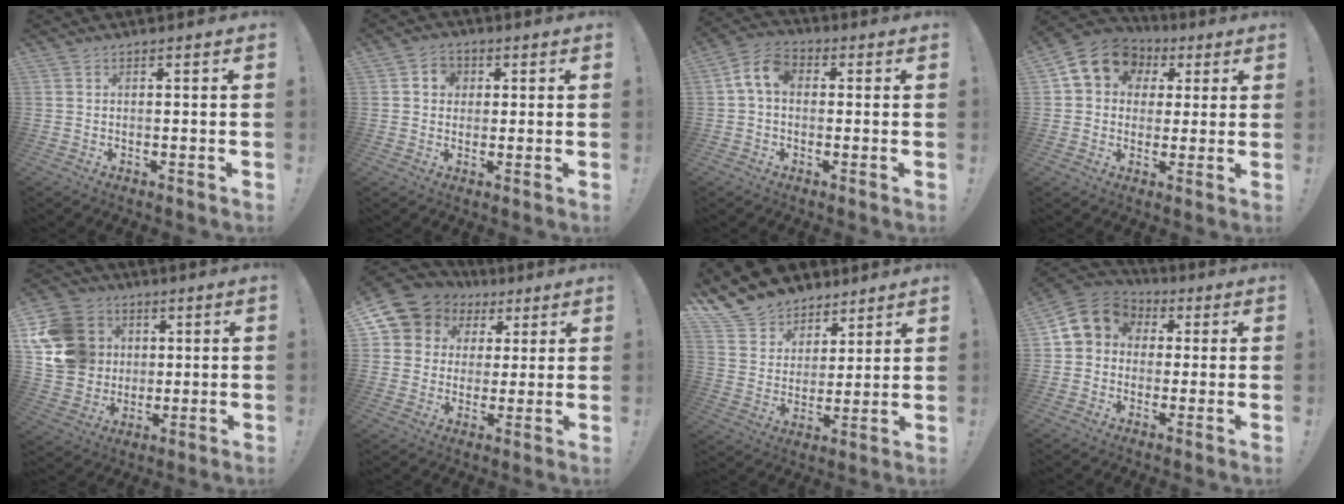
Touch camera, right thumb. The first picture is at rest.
{"total": 4.9, "force": [1.0, 4.5, 1.8], "torque": [-0.029, 0.005, 0.019]}
{"total": 8.6, "force": [1.2, 5.8, 6.2], "torque": [-0.122, 0.009, 0.027]}
{"total": 12.2, "force": [4.6, 9.9, 5.4], "torque": [-0.074, -0.016, 0.090]}
{"total": 18.2, "force": [4.2, 16.0, 7.7], "torque": [-0.135, -0.005, 0.104]}
{"total": 9.2, "force": [4.3, 7.9, 1.8], "torque": [-0.025, -0.035, 0.089]}
{"total": 13.1, "force": [10.0, 8.1, 2.3], "torque": [-0.057, -0.077, 0.193]}
{"total": 10.5, "force": [2.8, 9.0, 4.5], "torque": [-0.059, -0.003, 0.059]}